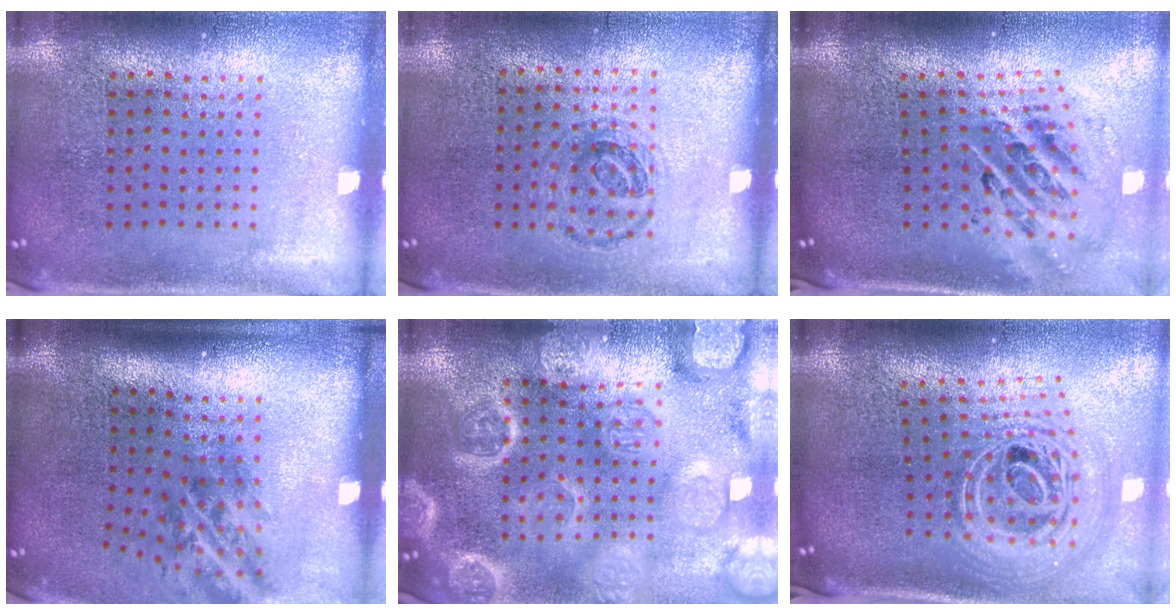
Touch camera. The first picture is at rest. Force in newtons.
{"total": 0.9, "press": 0.8, "slide": 0.3}
{"total": 2.1, "press": 1.6, "slide": 1.4}
{"total": 1.8, "press": 1.2, "slide": 1.4}
{"total": 5.8, "press": 5.8, "slide": 0.7}
{"total": 3.0, "press": 2.1, "slide": 2.1}